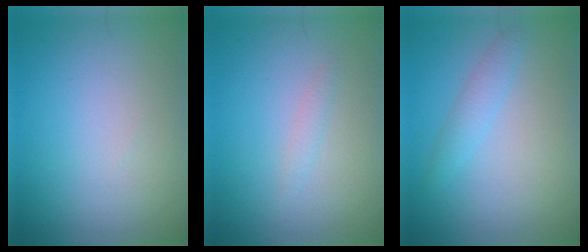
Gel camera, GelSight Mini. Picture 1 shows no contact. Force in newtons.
{"total": 0.8, "press": 0.8, "slide": 0.0}
{"total": 1.7, "press": 1.6, "slide": 0.0}